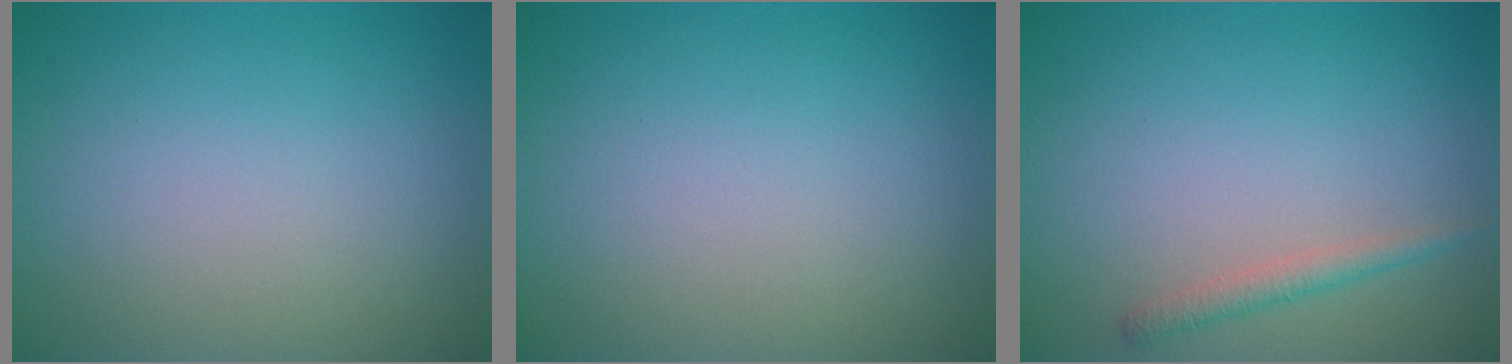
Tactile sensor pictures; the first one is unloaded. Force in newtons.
{"total": 0.0}
{"total": 1.4, "press": 1.4, "slide": 0.1}